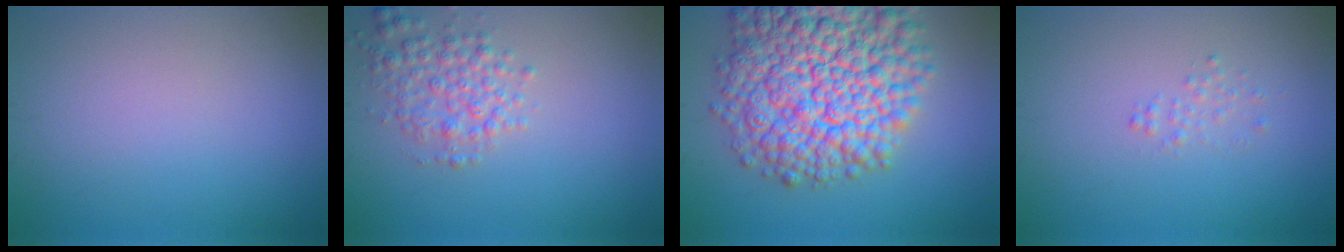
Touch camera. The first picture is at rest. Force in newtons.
{"total": 3.0, "press": 3.0, "slide": 0.1}
{"total": 14.5, "press": 14.5, "slide": 0.5}
{"total": 0.9, "press": 0.9, "slide": 0.0}